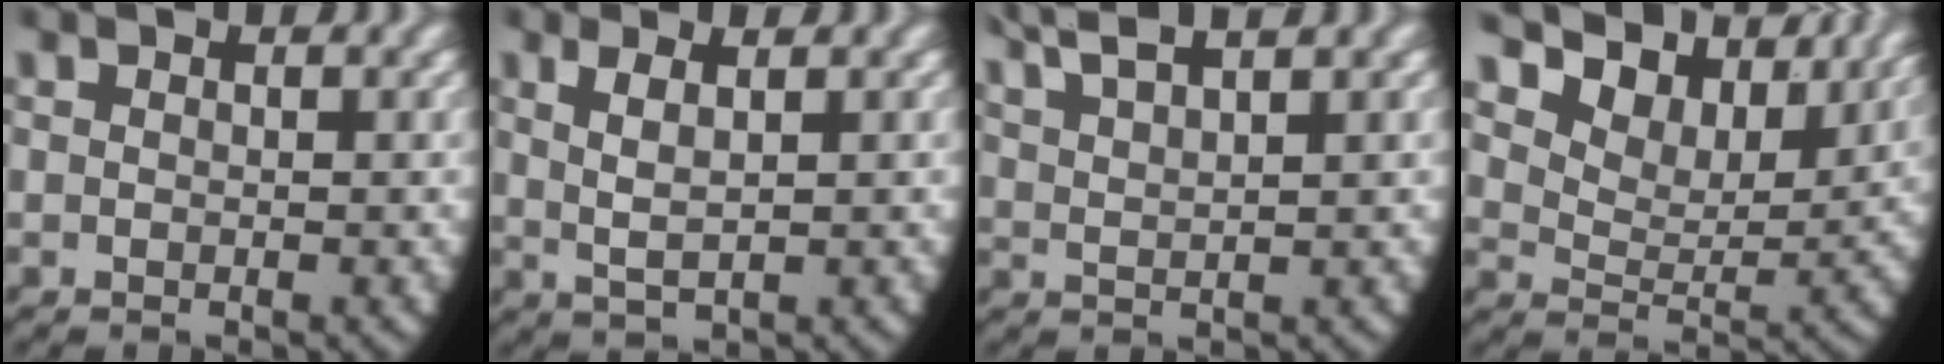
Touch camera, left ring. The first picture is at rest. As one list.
[{"total": 2.8, "force": [0.8, 1.2, 2.4], "torque": [-0.054, -0.004, 0.025]}, {"total": 4.1, "force": [3.6, 0.5, 1.9], "torque": [-0.045, 0.008, 0.067]}, {"total": 10.3, "force": [6.8, 5.3, 5.6], "torque": [-0.117, 0.011, 0.102]}]